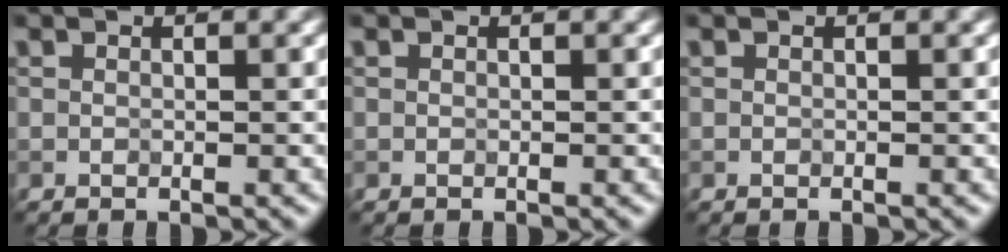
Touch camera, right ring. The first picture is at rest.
{"total": 0.0}
{"total": 0.0}